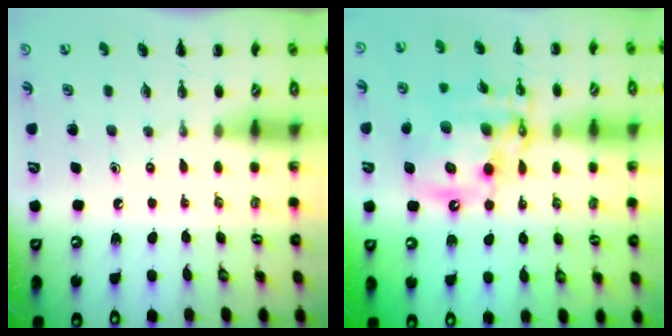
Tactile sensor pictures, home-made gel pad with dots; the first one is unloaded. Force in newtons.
{"total": 17.3, "press": 16.9, "slide": 3.9}